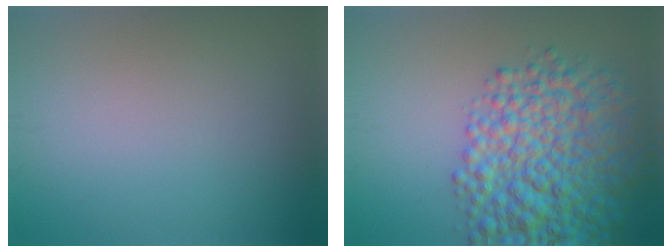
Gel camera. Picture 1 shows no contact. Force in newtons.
{"total": 9.7, "press": 9.7, "slide": 0.3}